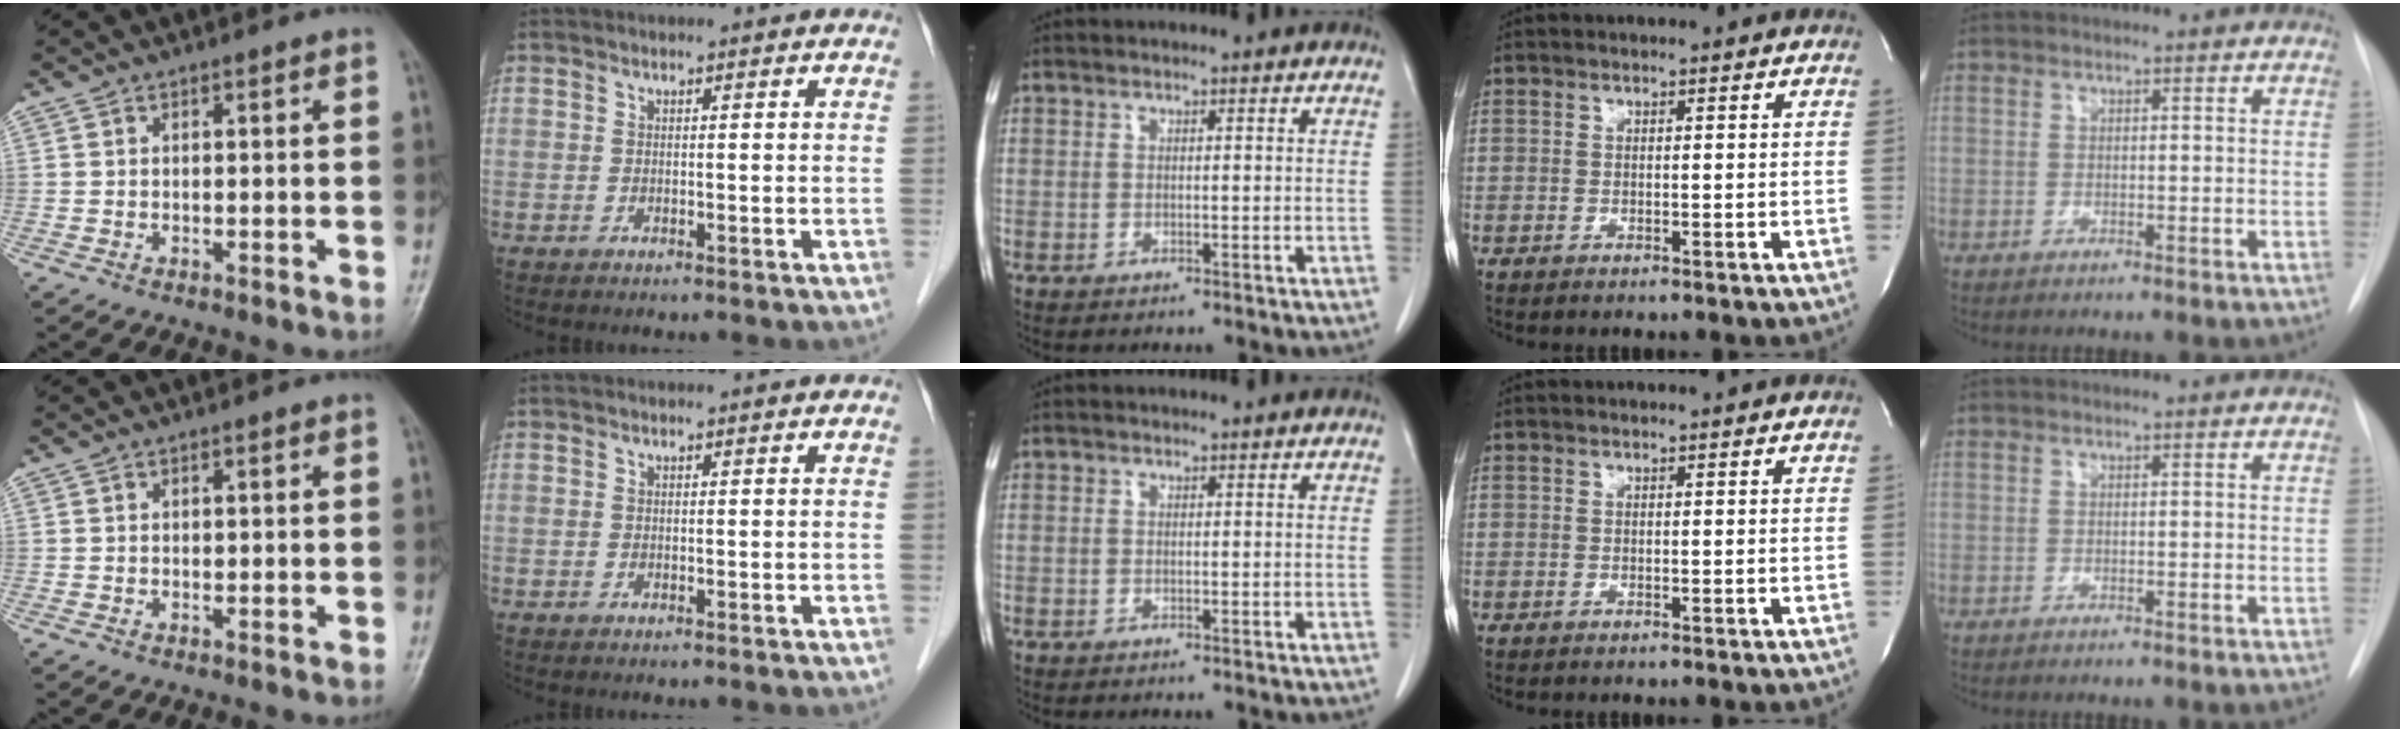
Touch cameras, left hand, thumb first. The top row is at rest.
{"thumb": {"total": 0.6, "force": [0.1, 0.3, 0.4], "torque": [0.000, 0.001, 0.004]}}